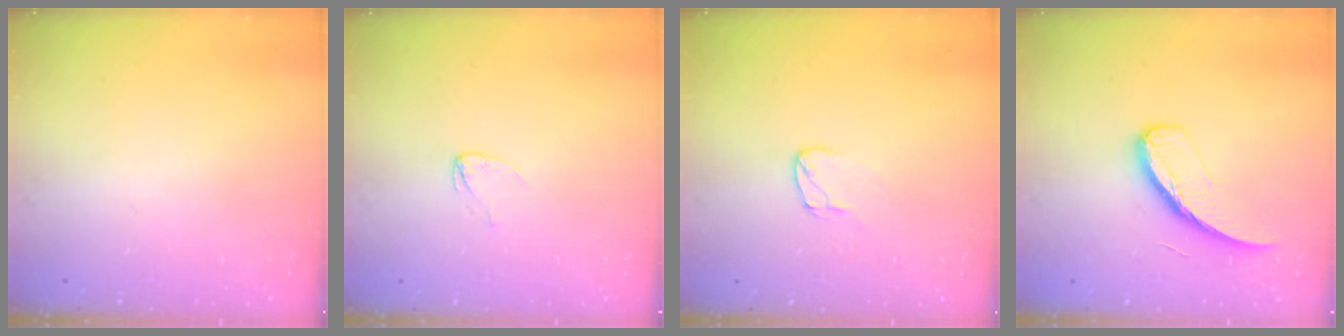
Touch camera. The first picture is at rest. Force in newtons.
{"total": 3.4, "press": 3.3, "slide": 0.3}
{"total": 5.6, "press": 5.6, "slide": 0.5}
{"total": 10.5, "press": 10.5, "slide": 0.2}